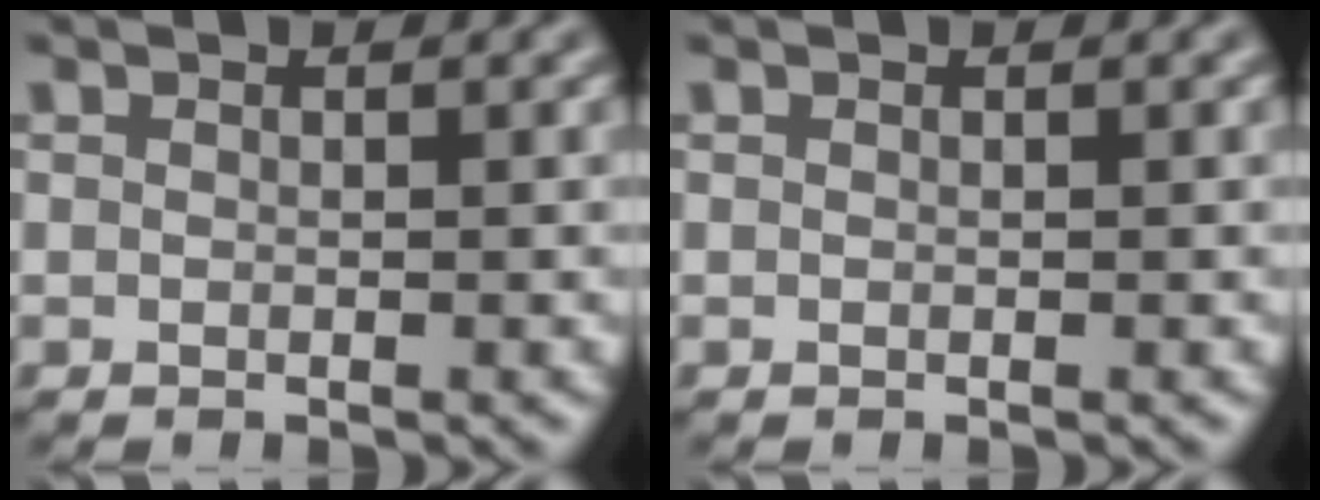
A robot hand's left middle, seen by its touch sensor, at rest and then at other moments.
{"total": 0.0}